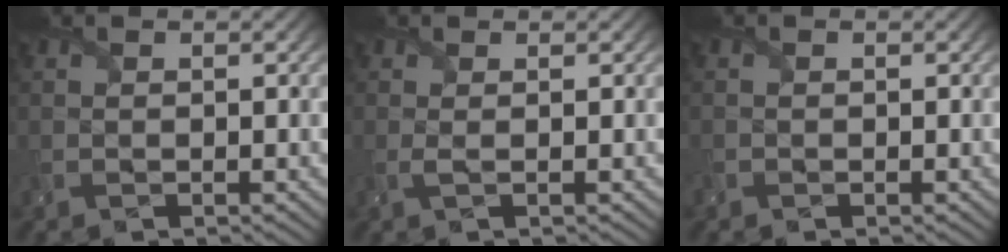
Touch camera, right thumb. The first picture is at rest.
{"total": 0.7, "force": [0.0, 0.0, 0.7], "torque": [-0.020, 0.003, -0.001]}
{"total": 0.7, "force": [-0.4, 0.6, 0.0], "torque": [0.002, -0.005, -0.008]}